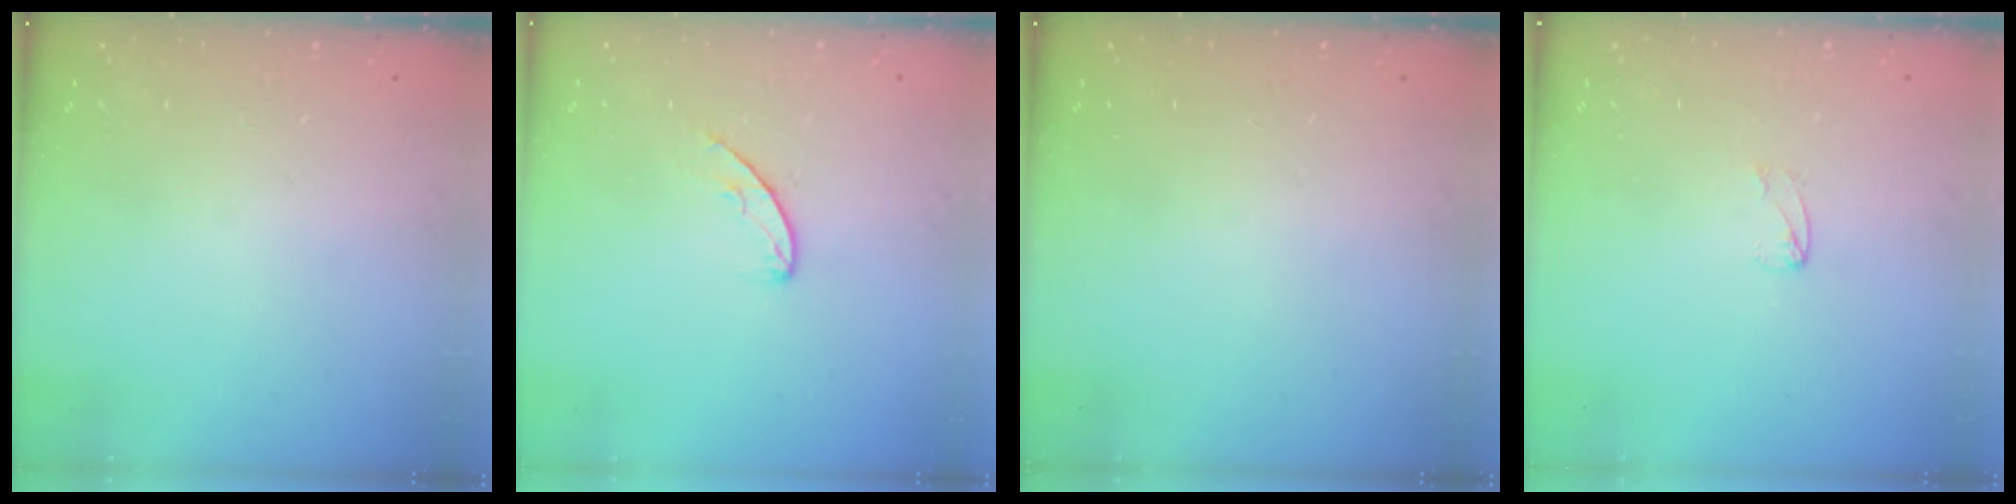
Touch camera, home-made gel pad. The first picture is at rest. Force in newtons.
{"total": 5.0, "press": 5.0, "slide": 0.5}
{"total": 0.0}
{"total": 1.7, "press": 1.7, "slide": 0.1}